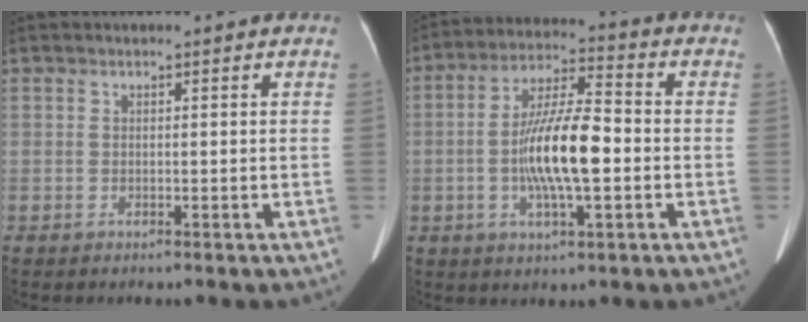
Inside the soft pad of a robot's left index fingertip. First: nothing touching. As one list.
[{"total": 12.0, "force": [-2.1, 2.5, 11.6], "torque": [-0.224, 0.006, -0.036]}]